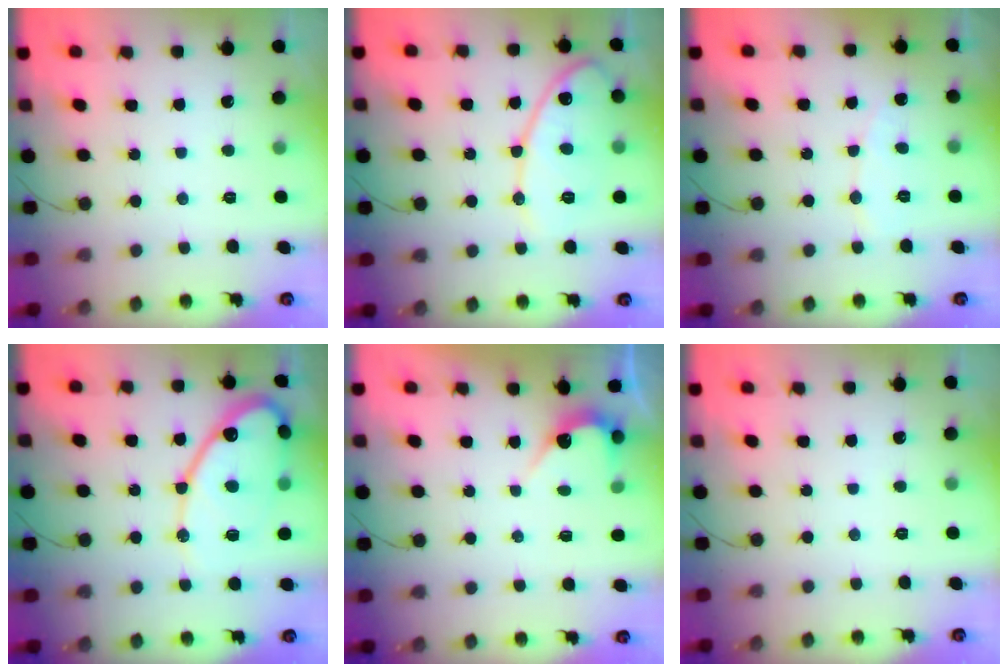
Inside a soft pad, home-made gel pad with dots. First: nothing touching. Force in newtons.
{"total": 13.9, "press": 13.8, "slide": 1.4}
{"total": 4.8, "press": 4.7, "slide": 0.4}
{"total": 15.7, "press": 15.7, "slide": 1.1}
{"total": 3.7, "press": 3.7, "slide": 0.2}
{"total": 0.0}